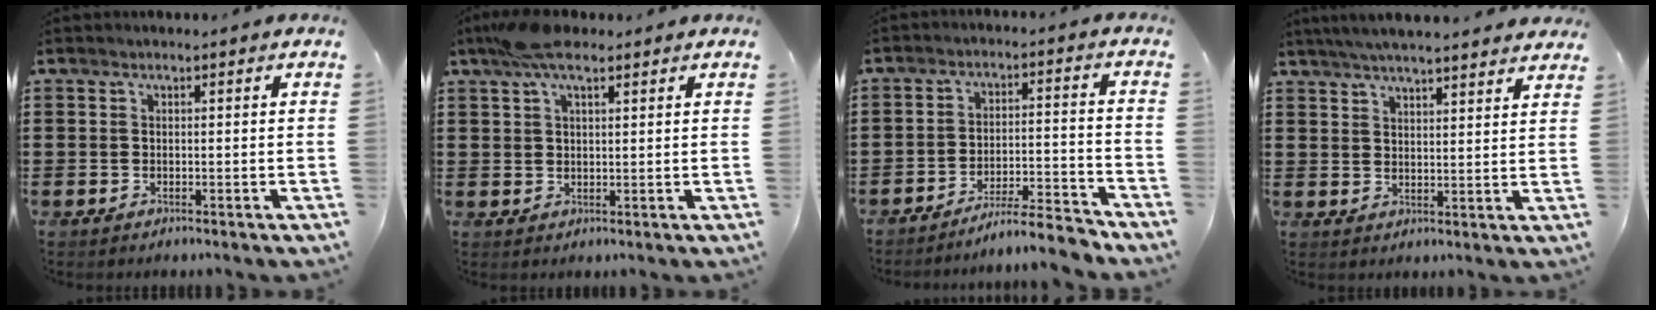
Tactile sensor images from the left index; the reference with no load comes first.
{"total": 5.8, "force": [3.5, 2.2, 4.1], "torque": [-0.090, 0.009, 0.063]}
{"total": 7.0, "force": [-6.4, -0.1, 2.7], "torque": [-0.043, 0.002, -0.121]}
{"total": 4.6, "force": [4.4, -0.2, 1.3], "torque": [-0.038, -0.015, 0.080]}